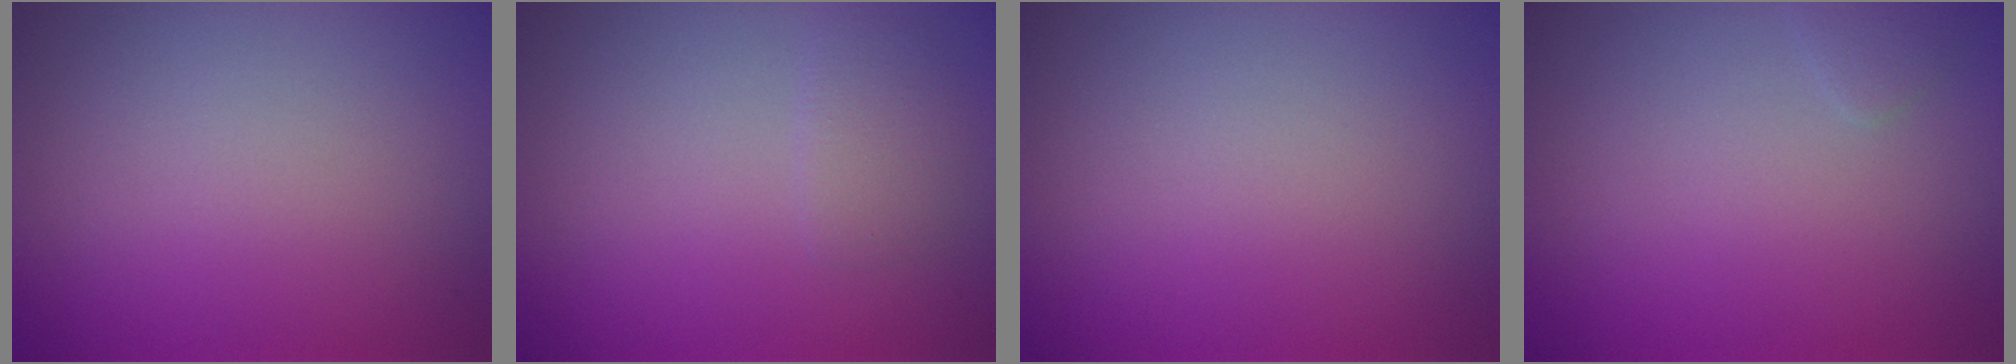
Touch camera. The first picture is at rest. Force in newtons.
{"total": 1.5, "press": 1.5, "slide": 0.0}
{"total": 0.0}
{"total": 0.8, "press": 0.8, "slide": 0.0}